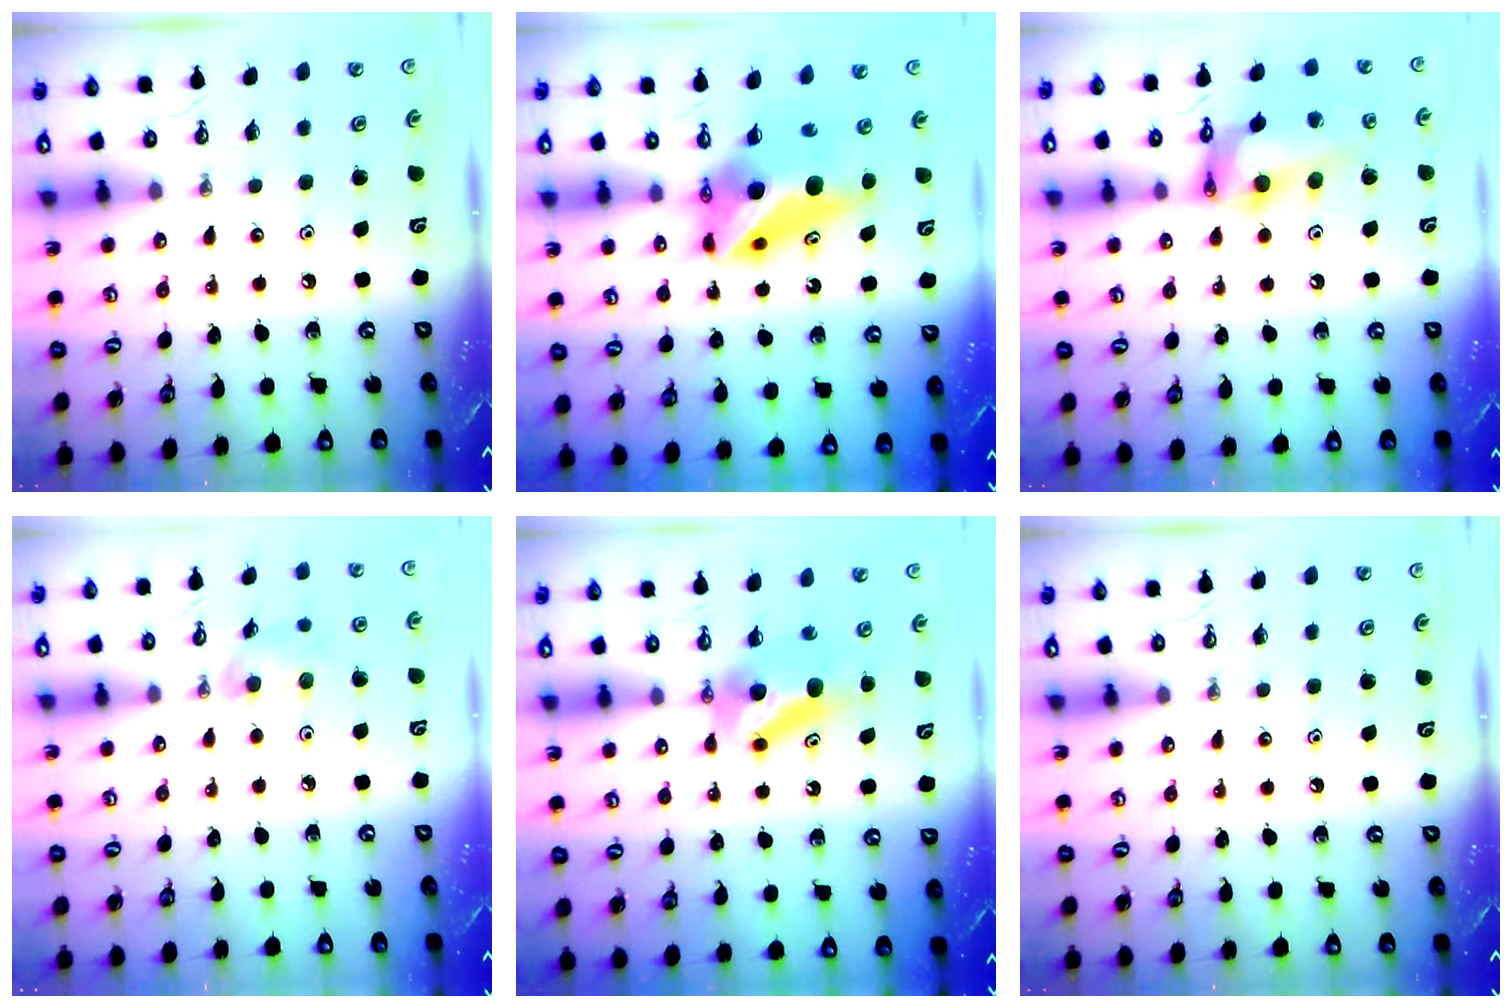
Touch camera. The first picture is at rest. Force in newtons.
{"total": 10.2, "press": 10.2, "slide": 0.8}
{"total": 15.5, "press": 15.4, "slide": 1.7}
{"total": 7.8, "press": 7.4, "slide": 2.5}
{"total": 7.3, "press": 7.0, "slide": 2.0}
{"total": 0.0}